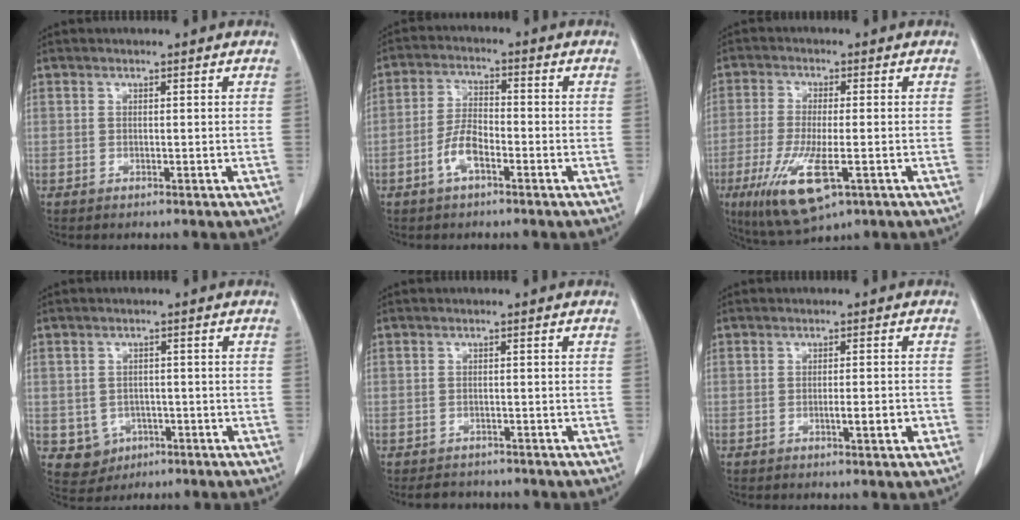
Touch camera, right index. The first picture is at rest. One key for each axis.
{"total": 5.1, "fx": -2.5, "fy": 2.0, "fz": 4.0, "tx": -0.088, "ty": 0.005, "tz": -0.049}
{"total": 10.9, "fx": -4.6, "fy": 2.5, "fz": 9.6, "tx": -0.196, "ty": -0.035, "tz": -0.073}
{"total": 4.7, "fx": -1.5, "fy": 4.4, "fz": 1.0, "tx": -0.016, "ty": 0.004, "tz": -0.011}
{"total": 3.6, "fx": -3.1, "fy": 1.7, "fz": 0.3, "tx": -0.007, "ty": 0.000, "tz": -0.043}
{"total": 2.8, "fx": -1.0, "fy": 0.3, "fz": 2.6, "tx": -0.040, "ty": -0.001, "tz": -0.012}